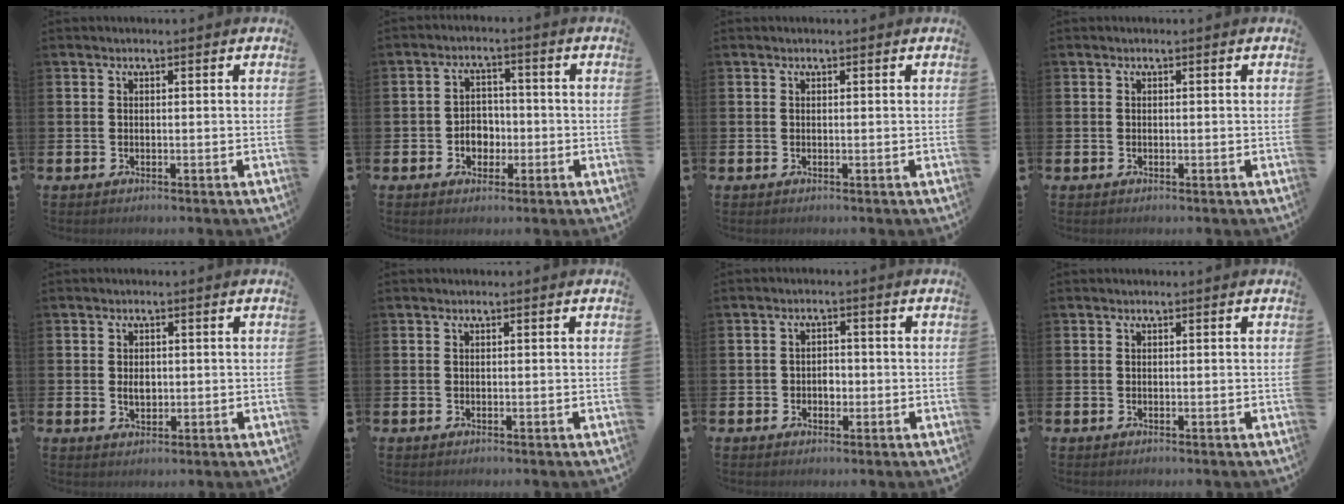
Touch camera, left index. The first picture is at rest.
{"total": 3.5, "force": [-1.1, 2.9, 1.6], "torque": [-0.024, 0.002, -0.028]}
{"total": 0.0}
{"total": 0.0}
{"total": 2.1, "force": [0.1, 1.5, 1.5], "torque": [-0.010, -0.001, -0.004]}
{"total": 0.0}
{"total": 2.0, "force": [-0.6, 1.6, 1.0], "torque": [0.001, -0.005, -0.019]}
{"total": 0.0}